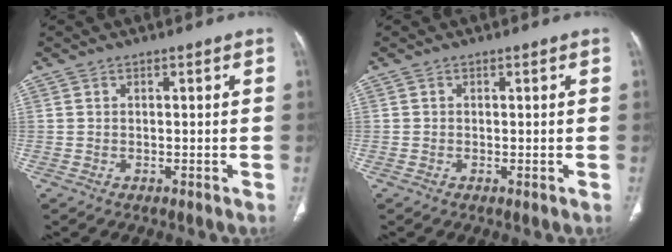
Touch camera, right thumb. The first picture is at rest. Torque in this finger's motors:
{"motor_torque": [1.05, 0.81, 0.00, 0.22, 0.01]}